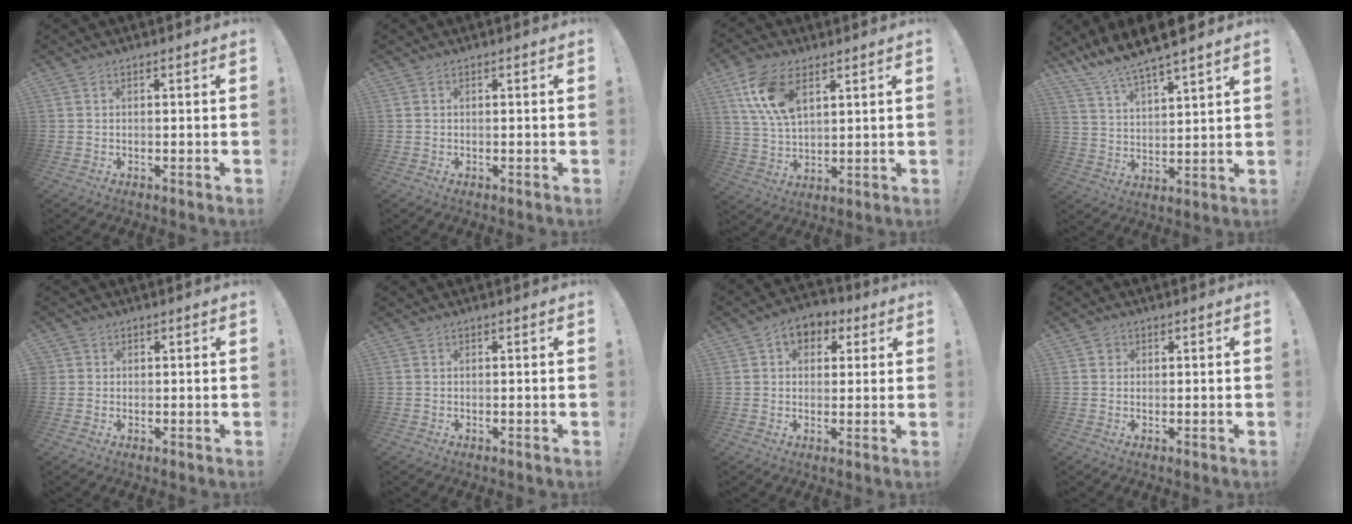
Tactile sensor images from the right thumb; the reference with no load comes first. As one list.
[{"total": 0.0}, {"total": 13.2, "force": [6.3, 7.1, 9.2], "torque": [-0.192, -0.014, 0.118]}, {"total": 9.7, "force": [9.1, 0.8, 3.3], "torque": [-0.076, -0.074, 0.162]}, {"total": 1.4, "force": [0.3, 1.3, 0.0], "torque": [0.001, 0.002, 0.005]}, {"total": 0.0}, {"total": 6.2, "force": [2.2, 4.9, 3.0], "torque": [-0.032, -0.008, 0.041]}, {"total": 1.6, "force": [0.6, 1.4, 0.3], "torque": [-0.005, 0.003, 0.011]}]